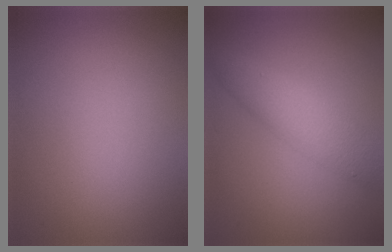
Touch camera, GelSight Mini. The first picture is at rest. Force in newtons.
{"total": 4.3, "press": 4.3, "slide": 0.1}